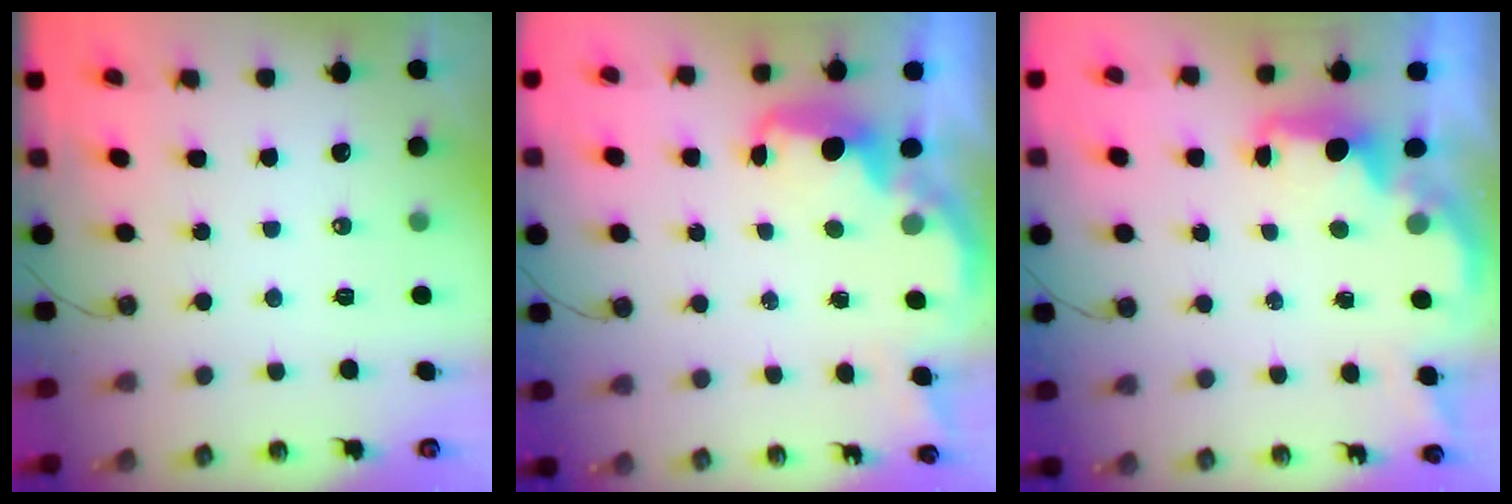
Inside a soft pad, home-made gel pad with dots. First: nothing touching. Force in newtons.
{"total": 3.0, "press": 2.9, "slide": 0.6}
{"total": 2.2, "press": 2.1, "slide": 0.8}